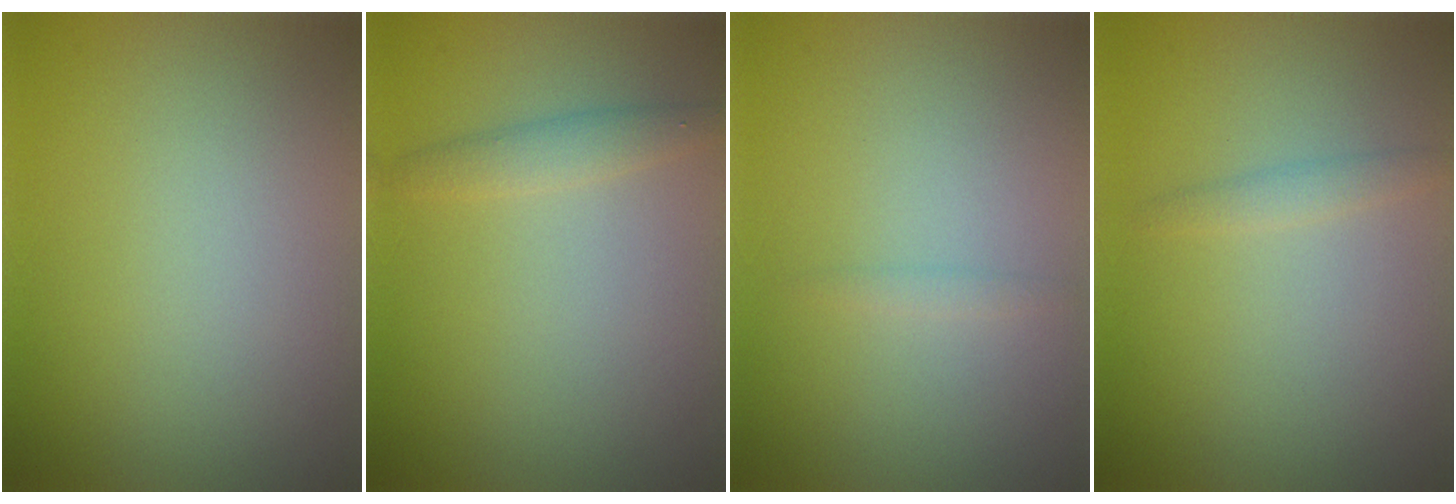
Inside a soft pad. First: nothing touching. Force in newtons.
{"total": 1.6, "press": 1.6, "slide": 0.0}
{"total": 0.7, "press": 0.7, "slide": 0.0}
{"total": 1.2, "press": 1.2, "slide": 0.1}